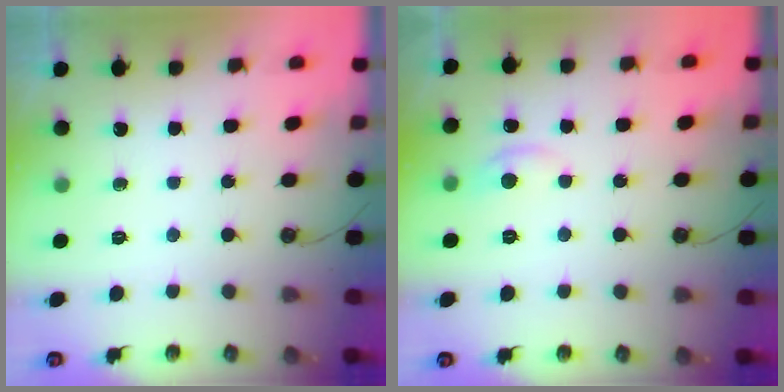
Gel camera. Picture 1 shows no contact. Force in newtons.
{"total": 2.0, "press": 1.8, "slide": 0.7}